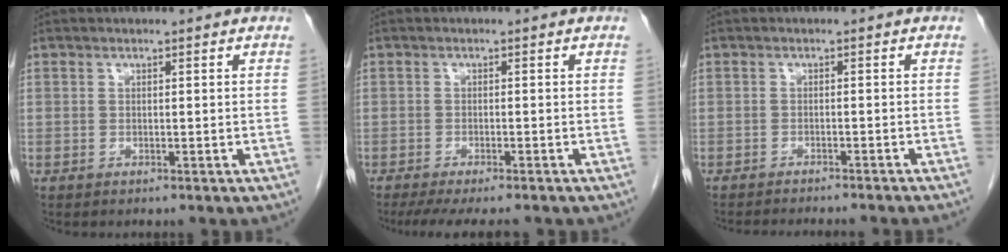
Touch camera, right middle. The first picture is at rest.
{"total": 9.1, "force": [-7.7, 1.4, 4.6], "torque": [-0.061, -0.011, -0.109]}
{"total": 10.0, "force": [-9.1, 0.1, 4.1], "torque": [-0.034, -0.018, -0.113]}